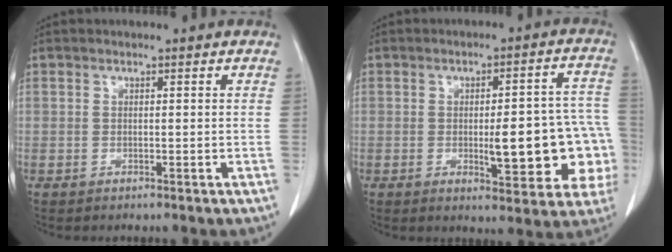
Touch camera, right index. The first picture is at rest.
{"total": 14.4, "force": [-2.7, 3.9, 13.6], "torque": [-0.126, 0.027, -0.025]}